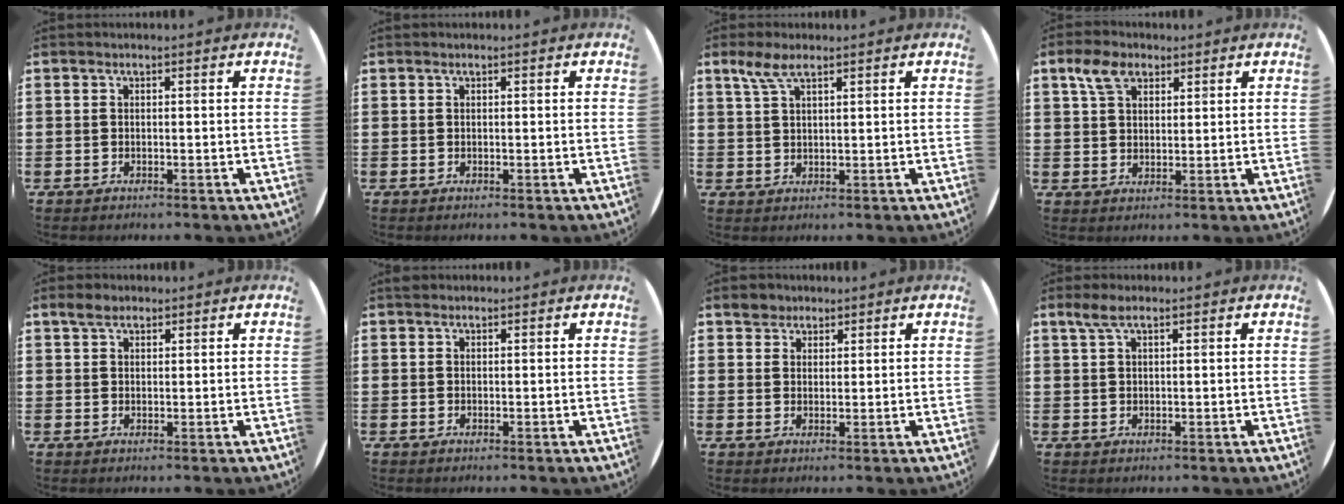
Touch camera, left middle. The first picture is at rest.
{"total": 0.0}
{"total": 3.8, "force": [2.5, 1.1, 2.6], "torque": [-0.057, 0.006, 0.045]}
{"total": 4.7, "force": [2.9, 2.8, 2.3], "torque": [-0.046, 0.008, 0.052]}
{"total": 2.4, "force": [1.9, 1.1, 1.0], "torque": [-0.006, 0.001, 0.031]}
{"total": 0.8, "force": [0.7, 0.3, -0.1], "torque": [0.010, 0.000, 0.011]}
{"total": 2.6, "force": [2.1, 1.5, -0.1], "torque": [0.012, 0.001, 0.038]}
{"total": 2.5, "force": [1.6, 0.8, 1.7], "torque": [-0.036, 0.007, 0.028]}